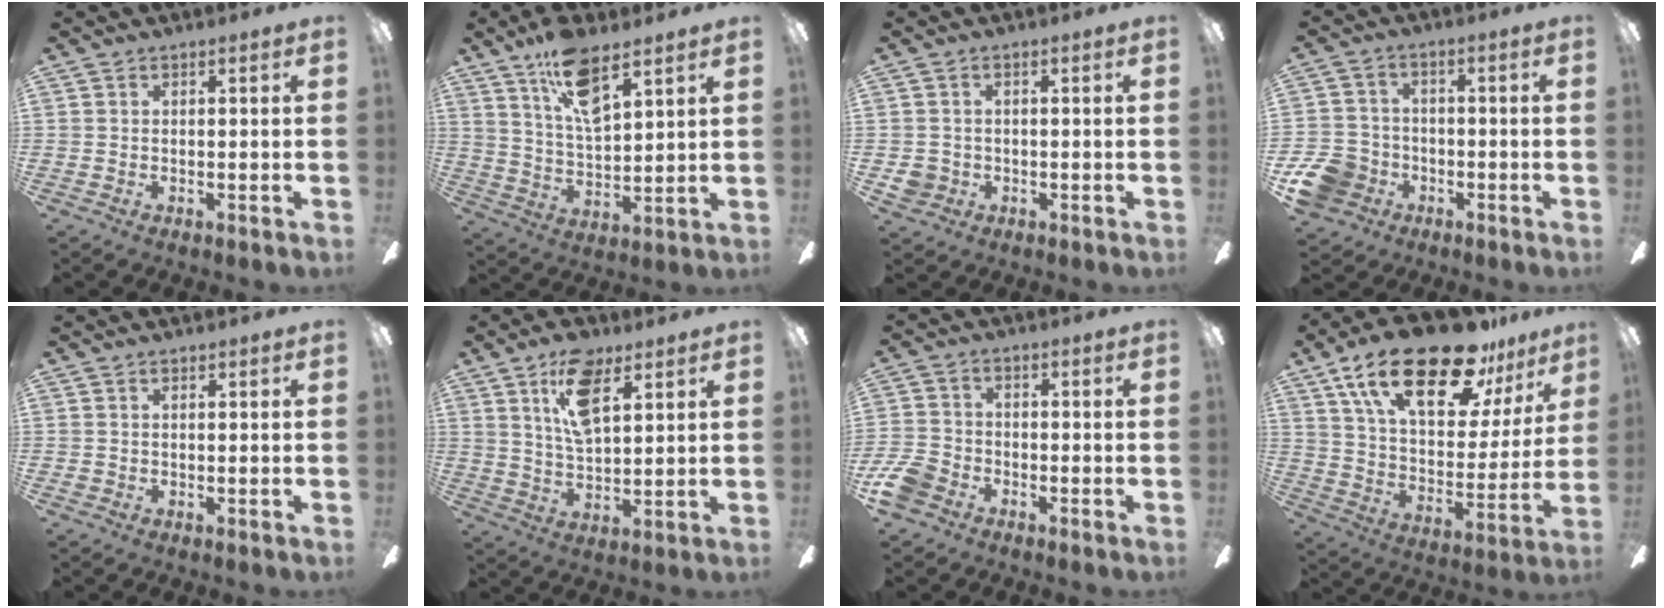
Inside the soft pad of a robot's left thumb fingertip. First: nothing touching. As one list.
[{"total": 12.8, "force": [8.5, 4.9, 8.3], "torque": [-0.145, -0.033, 0.151]}, {"total": 3.6, "force": [-0.7, 3.4, 0.8], "torque": [-0.016, 0.004, -0.014]}, {"total": 9.8, "force": [-4.5, 8.0, 3.4], "torque": [-0.080, 0.038, -0.080]}, {"total": 0.7, "force": [0.1, 0.6, 0.2], "torque": [-0.004, 0.006, 0.000]}, {"total": 12.1, "force": [6.8, 5.6, 8.2], "torque": [-0.140, -0.012, 0.121]}, {"total": 6.8, "force": [-4.1, 4.6, 2.8], "torque": [-0.070, 0.023, -0.081]}, {"total": 26.0, "force": [16.8, 10.3, 16.9], "torque": [-0.290, -0.094, 0.282]}]